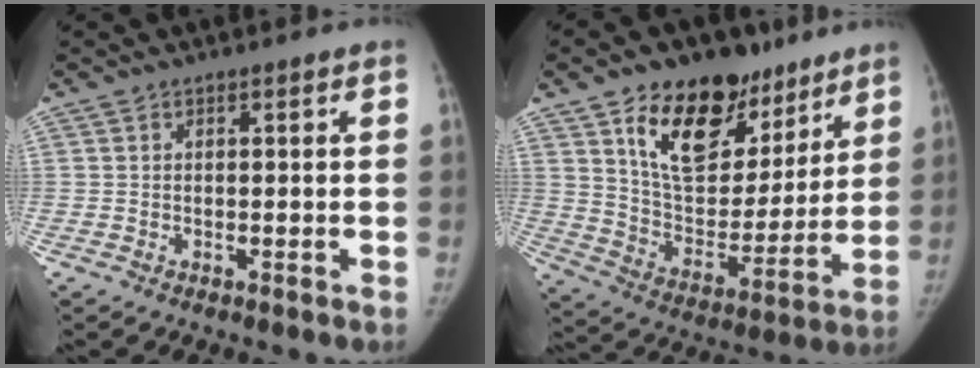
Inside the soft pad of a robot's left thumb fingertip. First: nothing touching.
{"total": 21.8, "force": [12.9, 12.8, 12.1], "torque": [-0.135, -0.056, 0.221]}